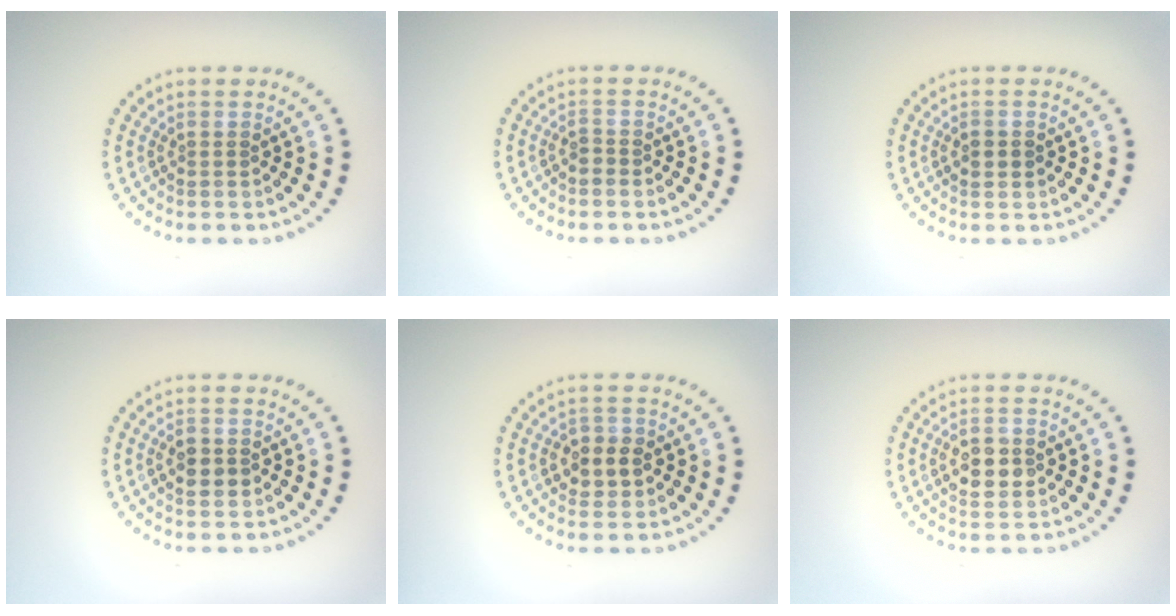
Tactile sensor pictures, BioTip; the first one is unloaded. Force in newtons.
{"total": 0.7, "press": 0.4, "slide": 0.5}
{"total": 1.3, "press": 1.3, "slide": 0.3}
{"total": 2.5, "press": 2.5, "slide": 0.2}
{"total": 2.8, "press": 2.8, "slide": 0.4}
{"total": 3.5, "press": 3.5, "slide": 0.2}